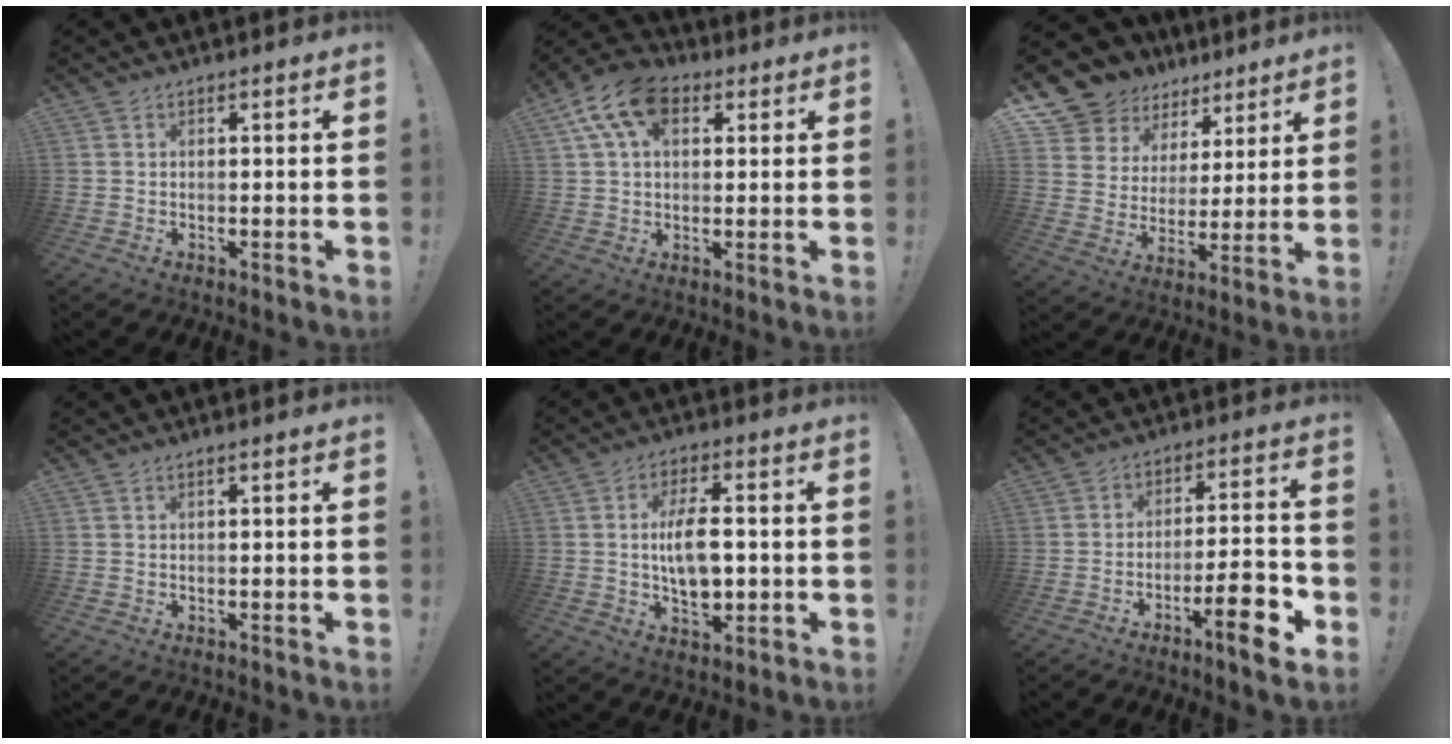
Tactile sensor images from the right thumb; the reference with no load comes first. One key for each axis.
{"total": 13.1, "fx": 5.3, "fy": 8.5, "fz": 8.4, "tx": -0.153, "ty": -0.006, "tz": 0.101}
{"total": 10.7, "fx": 7.6, "fy": 7.4, "fz": 1.7, "tx": -0.037, "ty": -0.066, "tz": 0.152}
{"total": 0.9, "fx": 0.5, "fy": -0.2, "fz": 0.7, "tx": -0.006, "ty": -0.003, "tz": 0.007}
{"total": 10.7, "fx": 0.2, "fy": 5.5, "fz": 9.1, "tx": -0.155, "ty": 0.001, "tz": 0.002}
{"total": 12.4, "fx": -6.3, "fy": 2.6, "fz": 10.3, "tx": -0.136, "ty": 0.030, "tz": -0.099}